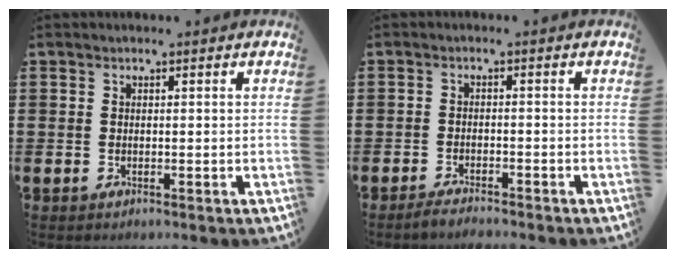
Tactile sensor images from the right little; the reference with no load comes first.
{"total": 1.7, "force": [-1.6, 0.0, 0.4], "torque": [-0.009, 0.003, -0.032]}